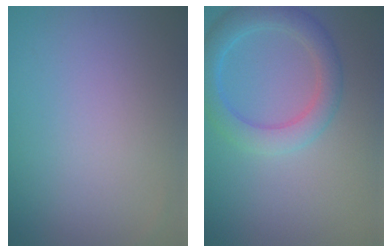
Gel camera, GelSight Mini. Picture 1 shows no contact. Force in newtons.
{"total": 4.0, "press": 4.0, "slide": 0.1}